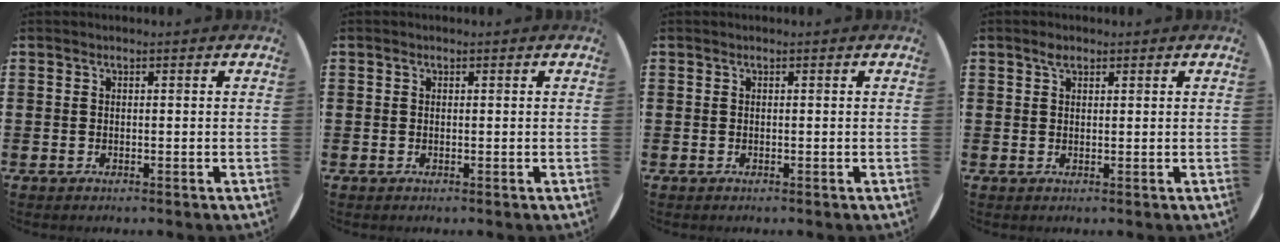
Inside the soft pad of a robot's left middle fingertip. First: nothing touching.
{"total": 0.0}
{"total": 0.0}
{"total": 1.4, "force": [1.0, 0.6, 0.8], "torque": [-0.010, 0.002, 0.015]}